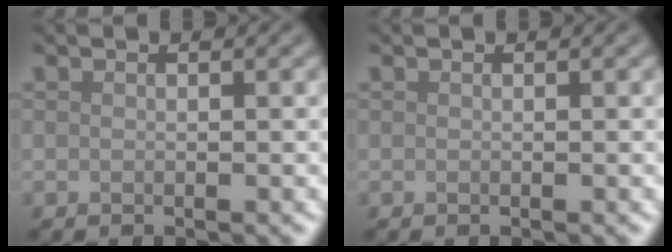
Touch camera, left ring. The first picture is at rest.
{"total": 0.0}